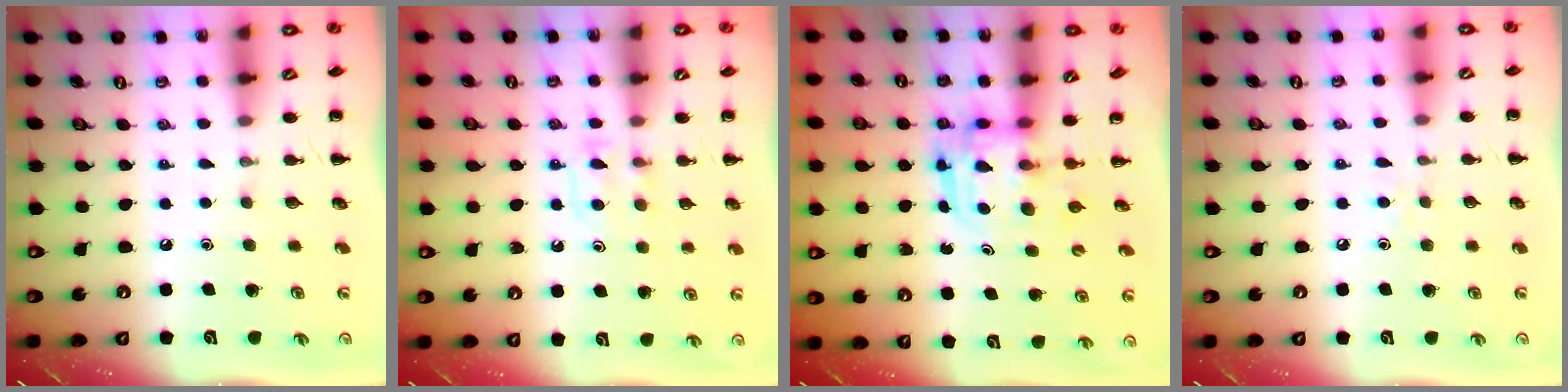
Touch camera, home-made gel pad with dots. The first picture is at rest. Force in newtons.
{"total": 6.3, "press": 6.0, "slide": 1.8}
{"total": 3.0, "press": 3.0, "slide": 0.3}
{"total": 3.1, "press": 2.9, "slide": 1.1}